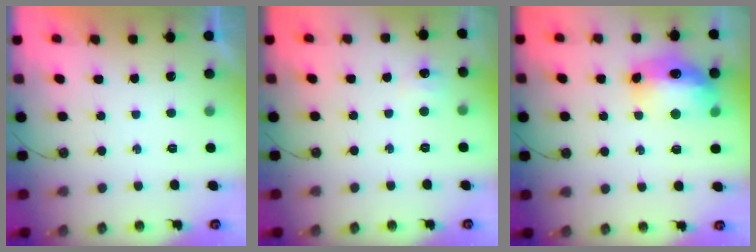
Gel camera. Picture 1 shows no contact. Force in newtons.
{"total": 4.7, "press": 4.6, "slide": 0.6}
{"total": 15.0, "press": 14.9, "slide": 1.5}